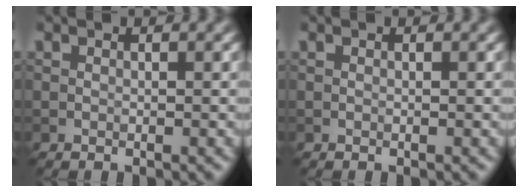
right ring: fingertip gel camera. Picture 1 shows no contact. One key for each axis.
{"total": 0.0}